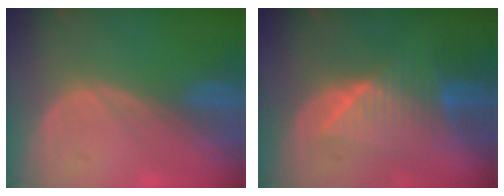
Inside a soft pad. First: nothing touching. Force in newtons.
{"total": 6.9, "press": 6.8, "slide": 0.9}